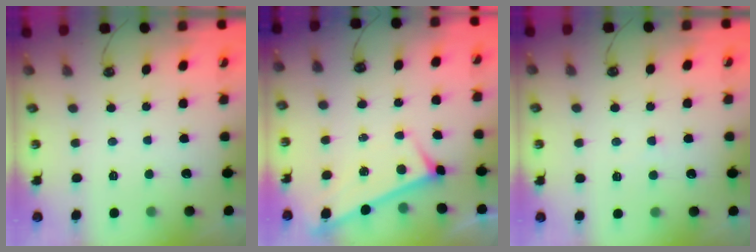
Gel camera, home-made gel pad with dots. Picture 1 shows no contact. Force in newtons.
{"total": 3.3, "press": 3.3, "slide": 0.3}
{"total": 4.3, "press": 4.3, "slide": 0.5}